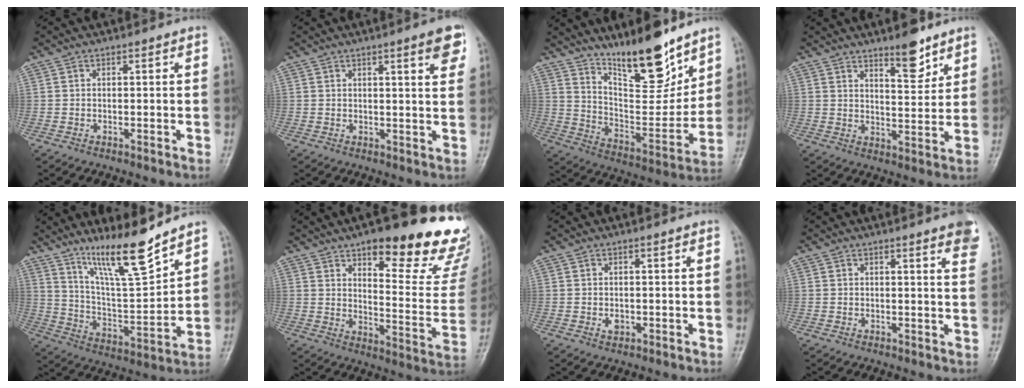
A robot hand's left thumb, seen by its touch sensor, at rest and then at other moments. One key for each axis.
{"total": 5.8, "fx": 3.1, "fy": 0.9, "fz": 4.8, "tx": -0.055, "ty": -0.012, "tz": 0.038}
{"total": 17.1, "fx": 12.9, "fy": 4.9, "fz": 10.0, "tx": -0.117, "ty": -0.094, "tz": 0.226}
{"total": 7.5, "fx": 5.4, "fy": 2.4, "fz": 4.6, "tx": -0.050, "ty": -0.042, "tz": 0.082}
{"total": 14.2, "fx": 11.0, "fy": 1.5, "fz": 8.8, "tx": -0.139, "ty": -0.077, "tz": 0.204}
{"total": 25.3, "fx": 16.1, "fy": 7.9, "fz": 17.8, "tx": -0.181, "ty": -0.085, "tz": 0.212}
{"total": 1.2, "fx": 0.0, "fy": 0.9, "fz": 0.8, "tx": -0.009, "ty": -0.001, "tz": 0.002}
{"total": 5.0, "fx": 3.4, "fy": 0.5, "fz": 3.6, "tx": -0.034, "ty": -0.010, "tz": 0.031}